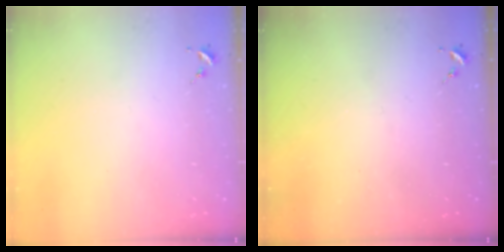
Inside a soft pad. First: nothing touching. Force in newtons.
{"total": 0.0}